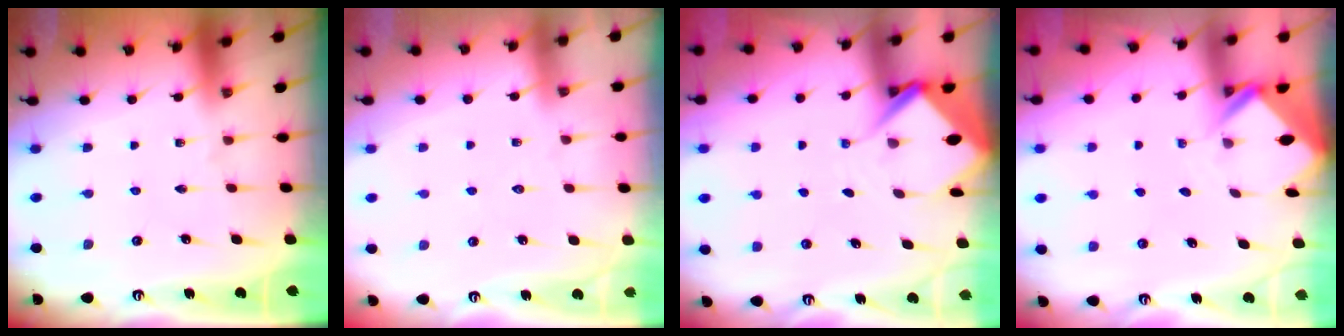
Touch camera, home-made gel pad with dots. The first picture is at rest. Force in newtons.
{"total": 3.3, "press": 3.2, "slide": 0.5}
{"total": 5.0, "press": 5.0, "slide": 0.5}
{"total": 2.6, "press": 2.6, "slide": 0.2}